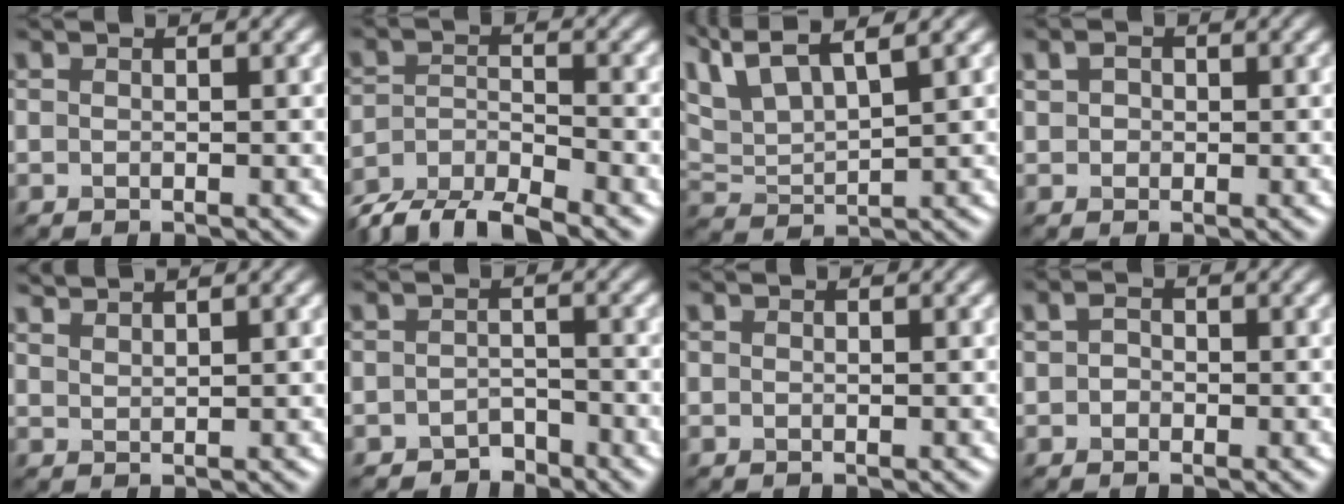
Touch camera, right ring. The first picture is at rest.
{"total": 6.7, "force": [-5.9, 1.7, 2.6], "torque": [-0.052, -0.011, -0.112]}
{"total": 7.3, "force": [5.5, 2.0, 4.4], "torque": [-0.106, 0.020, 0.097]}
{"total": 1.2, "force": [0.3, 1.1, 0.5], "torque": [-0.007, 0.002, 0.003]}
{"total": 2.2, "force": [2.1, 0.3, 0.6], "torque": [-0.002, 0.006, 0.034]}
{"total": 2.1, "force": [-1.9, 0.8, 0.2], "torque": [0.005, 0.008, -0.034]}
{"total": 0.0}
{"total": 1.2, "force": [-0.2, 1.0, 0.5], "torque": [-0.006, -0.001, -0.008]}